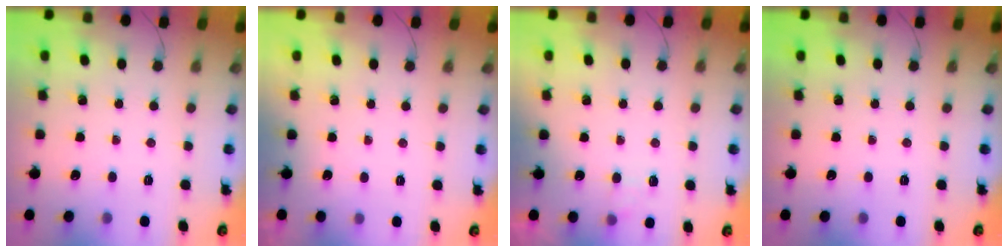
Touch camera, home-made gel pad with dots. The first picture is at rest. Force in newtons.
{"total": 1.9, "press": 1.9, "slide": 0.3}
{"total": 5.1, "press": 4.8, "slide": 1.5}
{"total": 0.0}